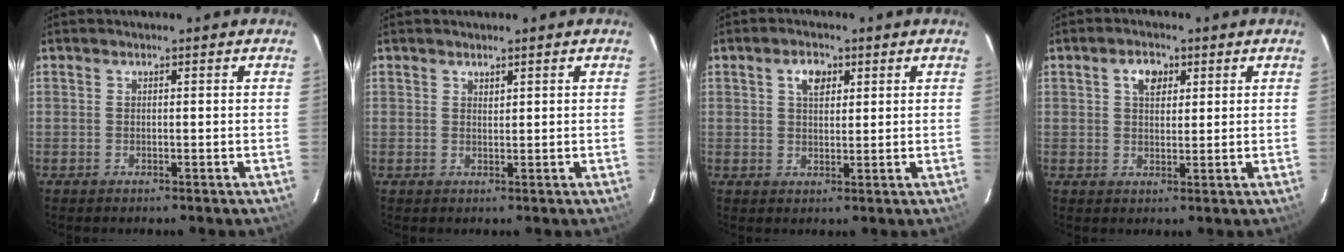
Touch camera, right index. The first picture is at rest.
{"total": 0.8, "force": [0.7, 0.3, 0.2], "torque": [-0.003, 0.001, 0.013]}
{"total": 3.9, "force": [1.7, 2.3, 2.6], "torque": [-0.045, 0.010, 0.030]}
{"total": 4.0, "force": [1.7, 2.5, 2.6], "torque": [-0.041, 0.012, 0.030]}